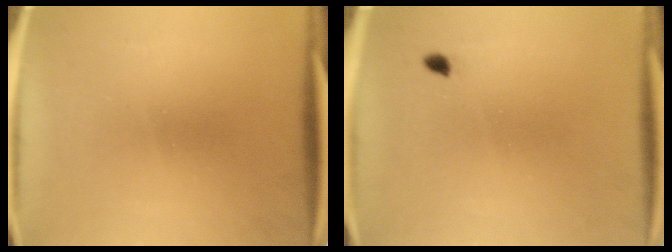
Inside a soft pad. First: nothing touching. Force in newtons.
{"total": 0.9}